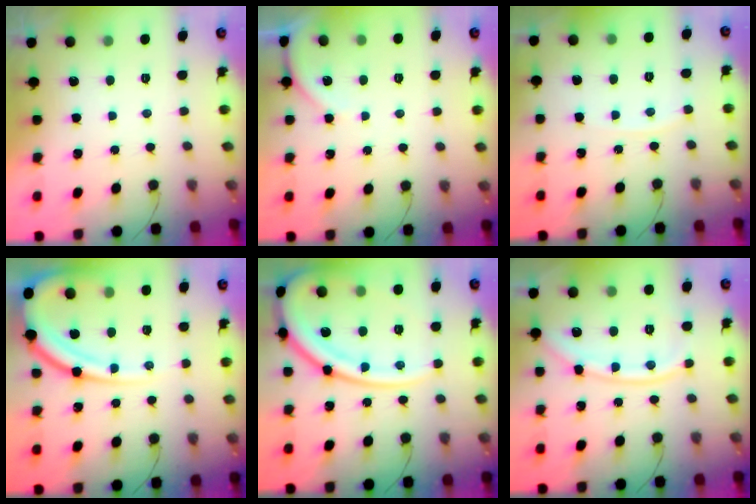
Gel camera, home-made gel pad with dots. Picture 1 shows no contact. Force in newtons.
{"total": 4.0, "press": 4.0, "slide": 0.5}
{"total": 2.3, "press": 2.3, "slide": 0.3}
{"total": 14.4, "press": 14.3, "slide": 1.8}
{"total": 20.1, "press": 20.0, "slide": 2.2}
{"total": 11.8, "press": 11.7, "slide": 1.5}